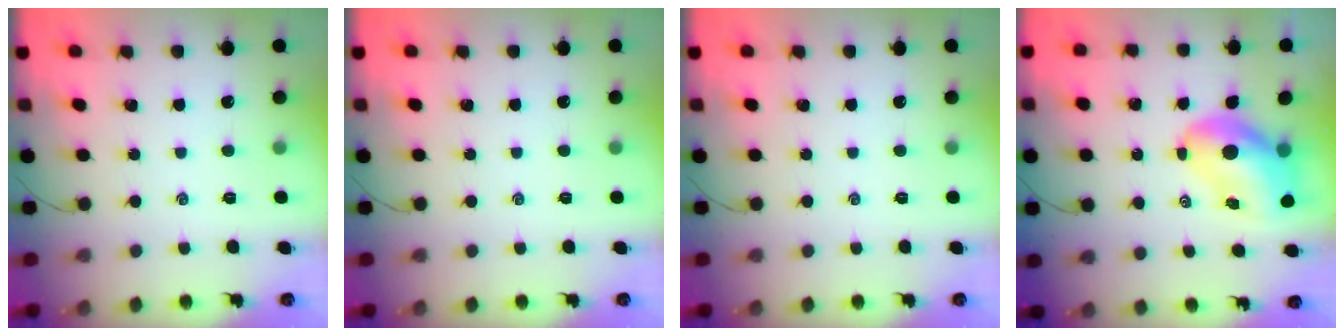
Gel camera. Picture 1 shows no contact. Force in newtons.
{"total": 0.0}
{"total": 0.0}
{"total": 9.7, "press": 9.2, "slide": 3.0}